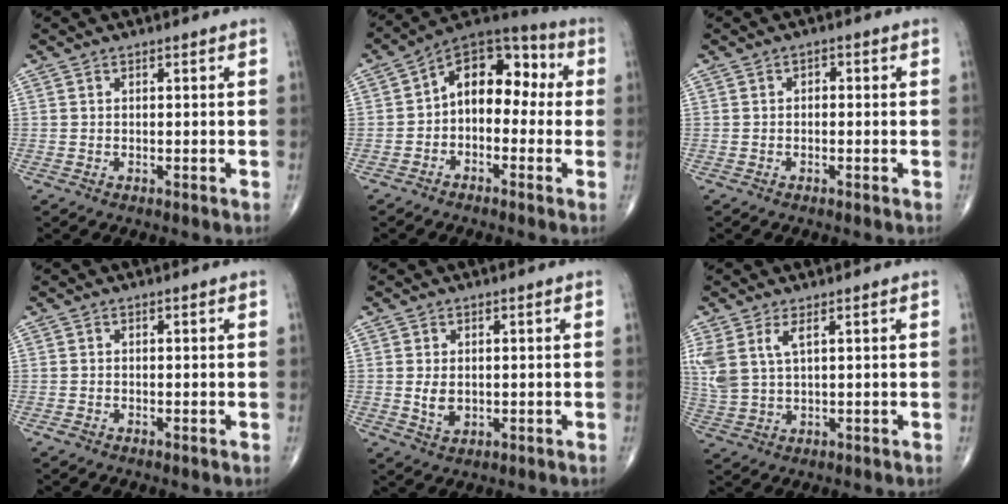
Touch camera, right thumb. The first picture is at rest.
{"total": 12.5, "force": [-0.1, 8.3, 9.3], "torque": [-0.096, 0.049, -0.024]}
{"total": 1.1, "force": [-0.2, 0.8, 0.7], "torque": [-0.002, 0.005, -0.009]}
{"total": 0.8, "force": [-0.4, 0.4, 0.5], "torque": [-0.013, 0.001, -0.009]}
{"total": 3.5, "force": [0.1, 2.4, 2.6], "torque": [-0.041, -0.007, 0.008]}
{"total": 6.7, "force": [2.8, 2.9, 5.3], "torque": [-0.136, -0.002, 0.065]}